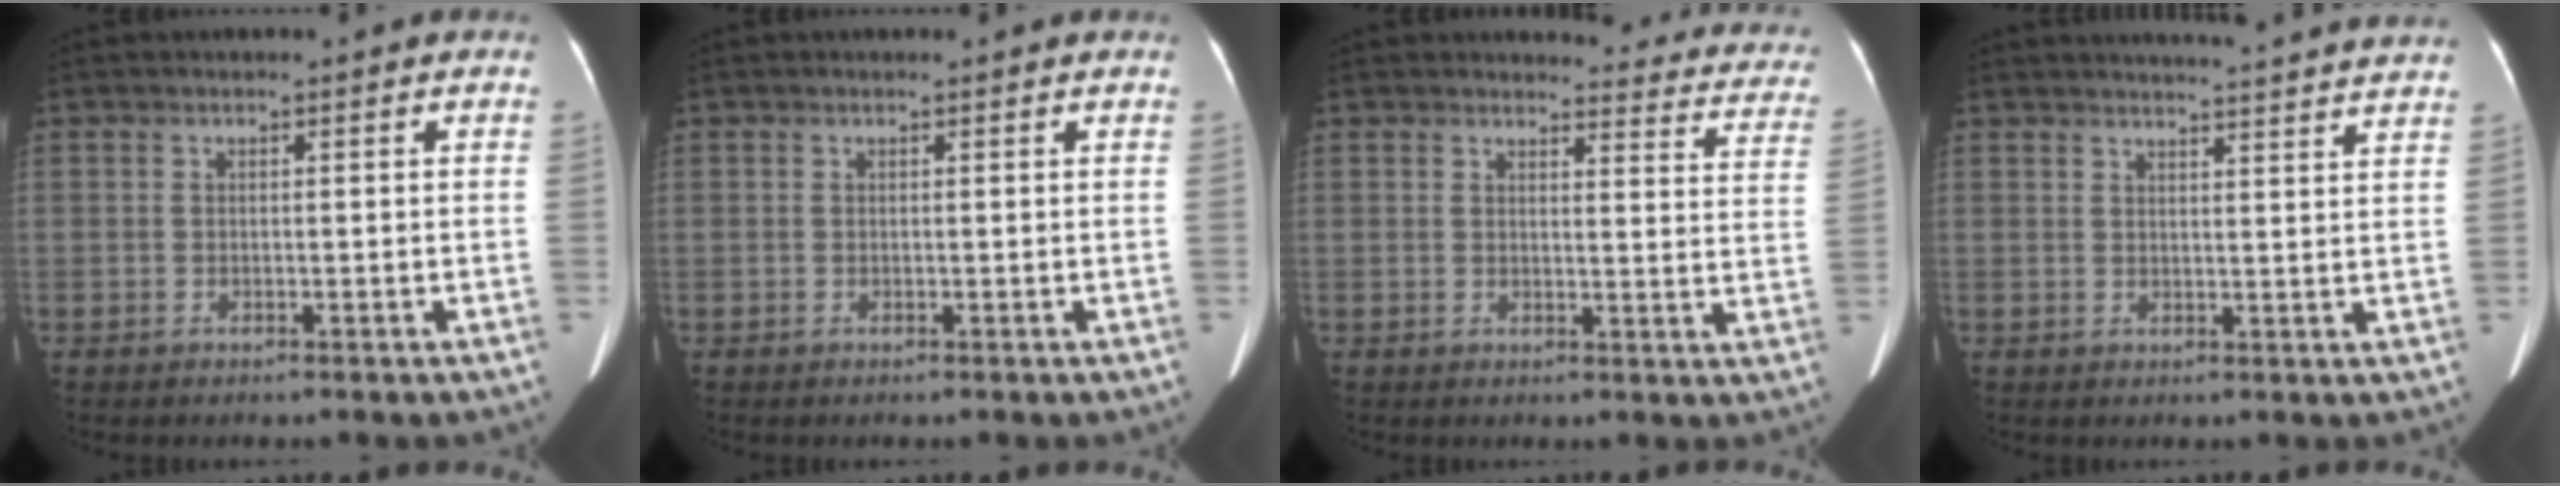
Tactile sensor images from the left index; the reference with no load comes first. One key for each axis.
{"total": 0.9, "fx": 0.9, "fy": 0.1, "fz": 0.2, "tx": -0.009, "ty": 0.006, "tz": 0.011}
{"total": 15.1, "fx": 14.6, "fy": 3.1, "fz": 2.4, "tx": 0.019, "ty": -0.083, "tz": 0.120}
{"total": 16.4, "fx": 15.6, "fy": 0.3, "fz": 4.8, "tx": -0.061, "ty": -0.013, "tz": 0.181}